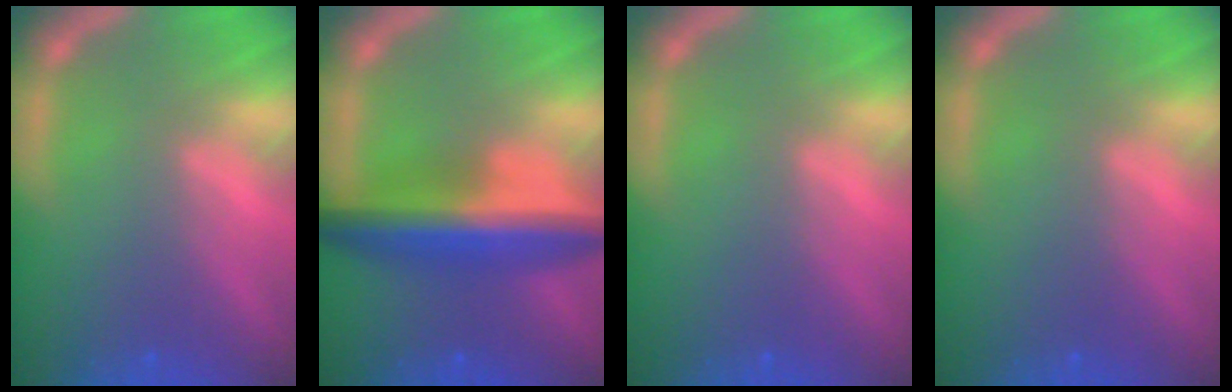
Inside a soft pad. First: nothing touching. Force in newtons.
{"total": 8.0}
{"total": 0.0}
{"total": 0.0}